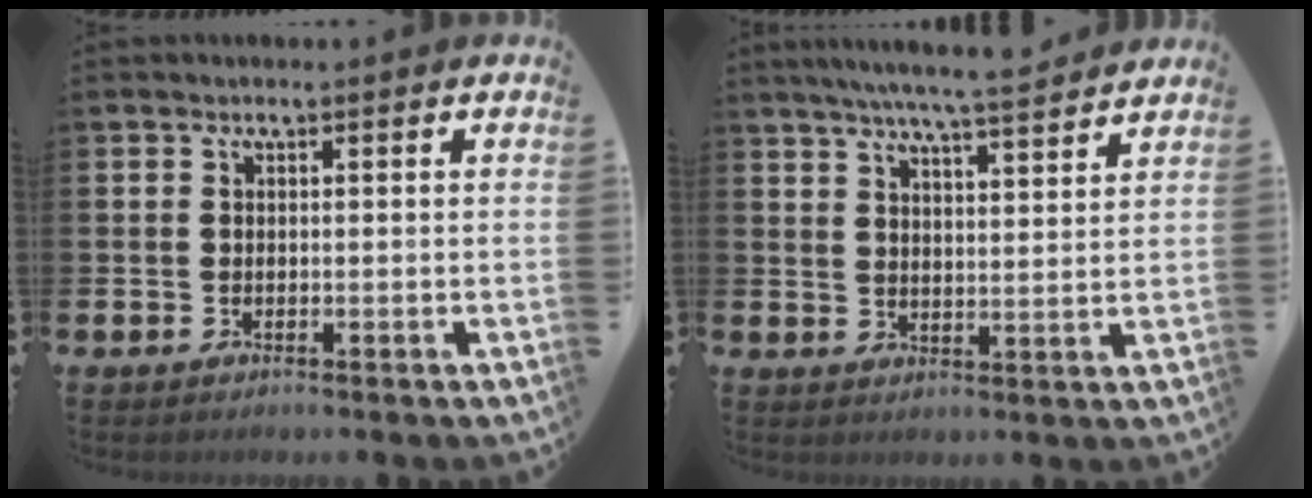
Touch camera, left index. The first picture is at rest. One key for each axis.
{"total": 6.6, "fx": 6.2, "fy": -0.3, "fz": 2.2, "tx": -0.048, "ty": -0.035, "tz": 0.107}